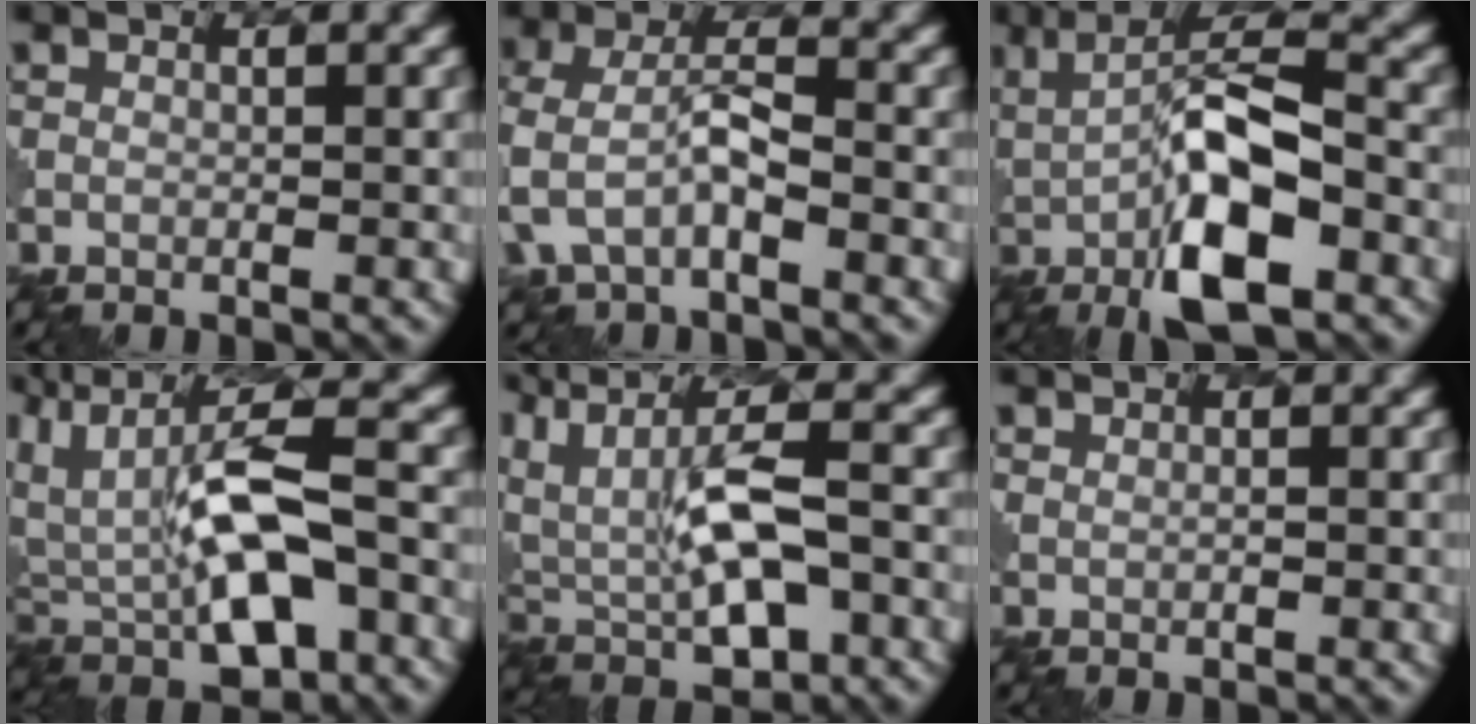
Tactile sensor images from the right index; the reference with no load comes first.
{"total": 4.9, "force": [-1.4, 2.4, 4.1], "torque": [-0.100, 0.008, -0.033]}
{"total": 10.1, "force": [-1.4, 3.7, 9.3], "torque": [-0.157, 0.008, -0.028]}
{"total": 11.2, "force": [-0.5, 5.2, 9.9], "torque": [-0.175, 0.010, -0.015]}
{"total": 9.9, "force": [0.9, 4.7, 8.6], "torque": [-0.158, 0.008, 0.010]}
{"total": 0.9, "force": [0.4, 0.5, 0.6], "torque": [-0.012, 0.001, 0.009]}